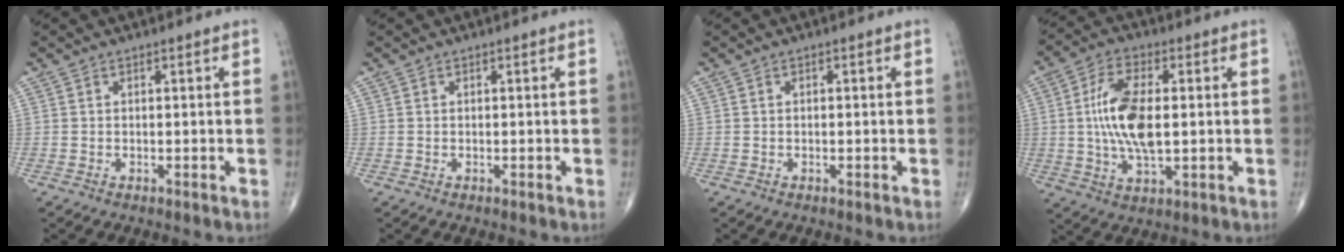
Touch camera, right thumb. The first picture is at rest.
{"total": 0.0}
{"total": 0.0}
{"total": 12.4, "force": [0.6, 5.6, 11.0], "torque": [-0.218, 0.000, 0.010]}